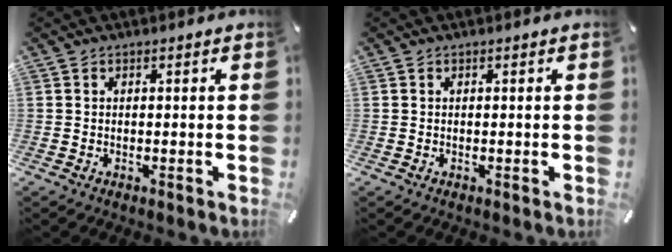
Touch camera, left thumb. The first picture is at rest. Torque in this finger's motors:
{"motor_torque": [0.11, -0.11, 0.03, -0.11, 0.04]}